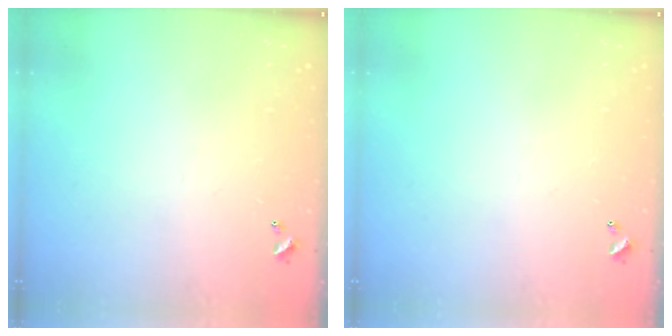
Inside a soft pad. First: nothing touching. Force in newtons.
{"total": 0.0}